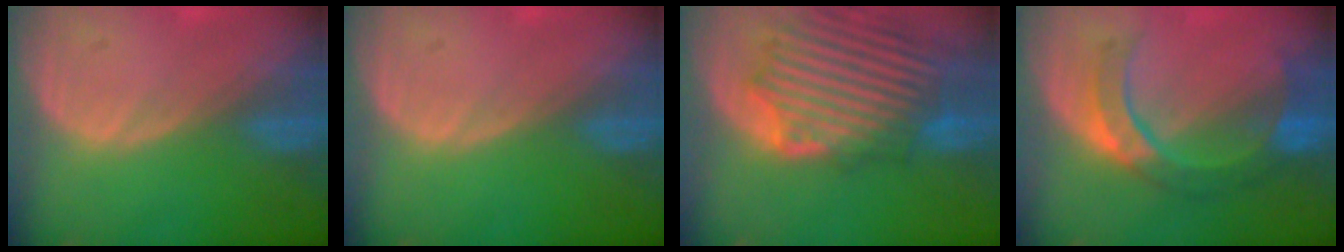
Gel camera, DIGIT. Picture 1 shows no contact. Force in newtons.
{"total": 0.0}
{"total": 11.7, "press": 11.1, "slide": 3.8}
{"total": 7.3, "press": 7.2, "slide": 0.8}